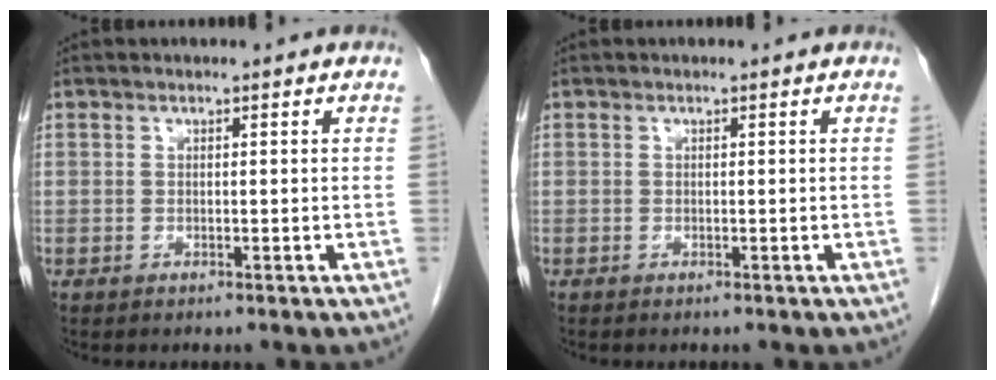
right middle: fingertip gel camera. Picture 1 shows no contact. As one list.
[{"total": 0.0}]